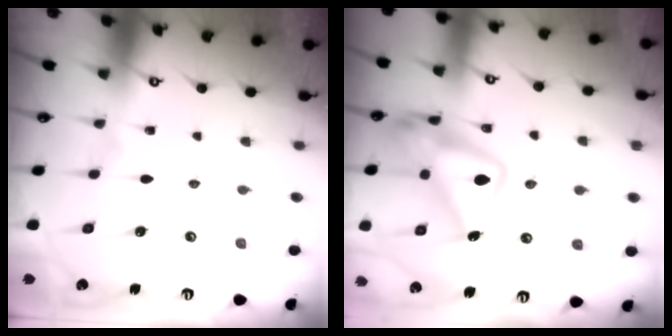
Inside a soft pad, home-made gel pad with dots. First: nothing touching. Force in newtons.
{"total": 18.5, "press": 18.4, "slide": 1.7}